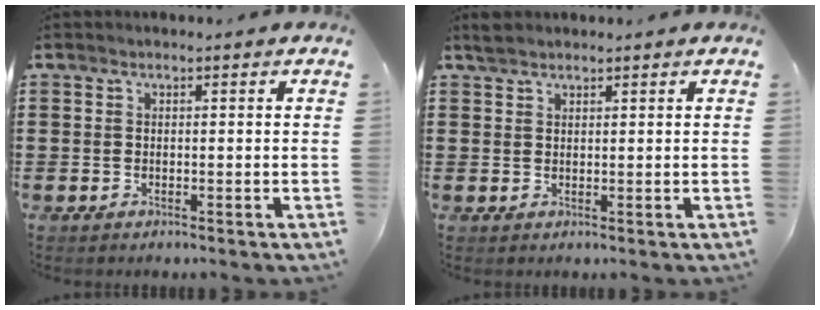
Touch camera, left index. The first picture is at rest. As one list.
[{"total": 1.6, "force": [1.5, 0.3, 0.5], "torque": [-0.013, 0.002, 0.028]}]